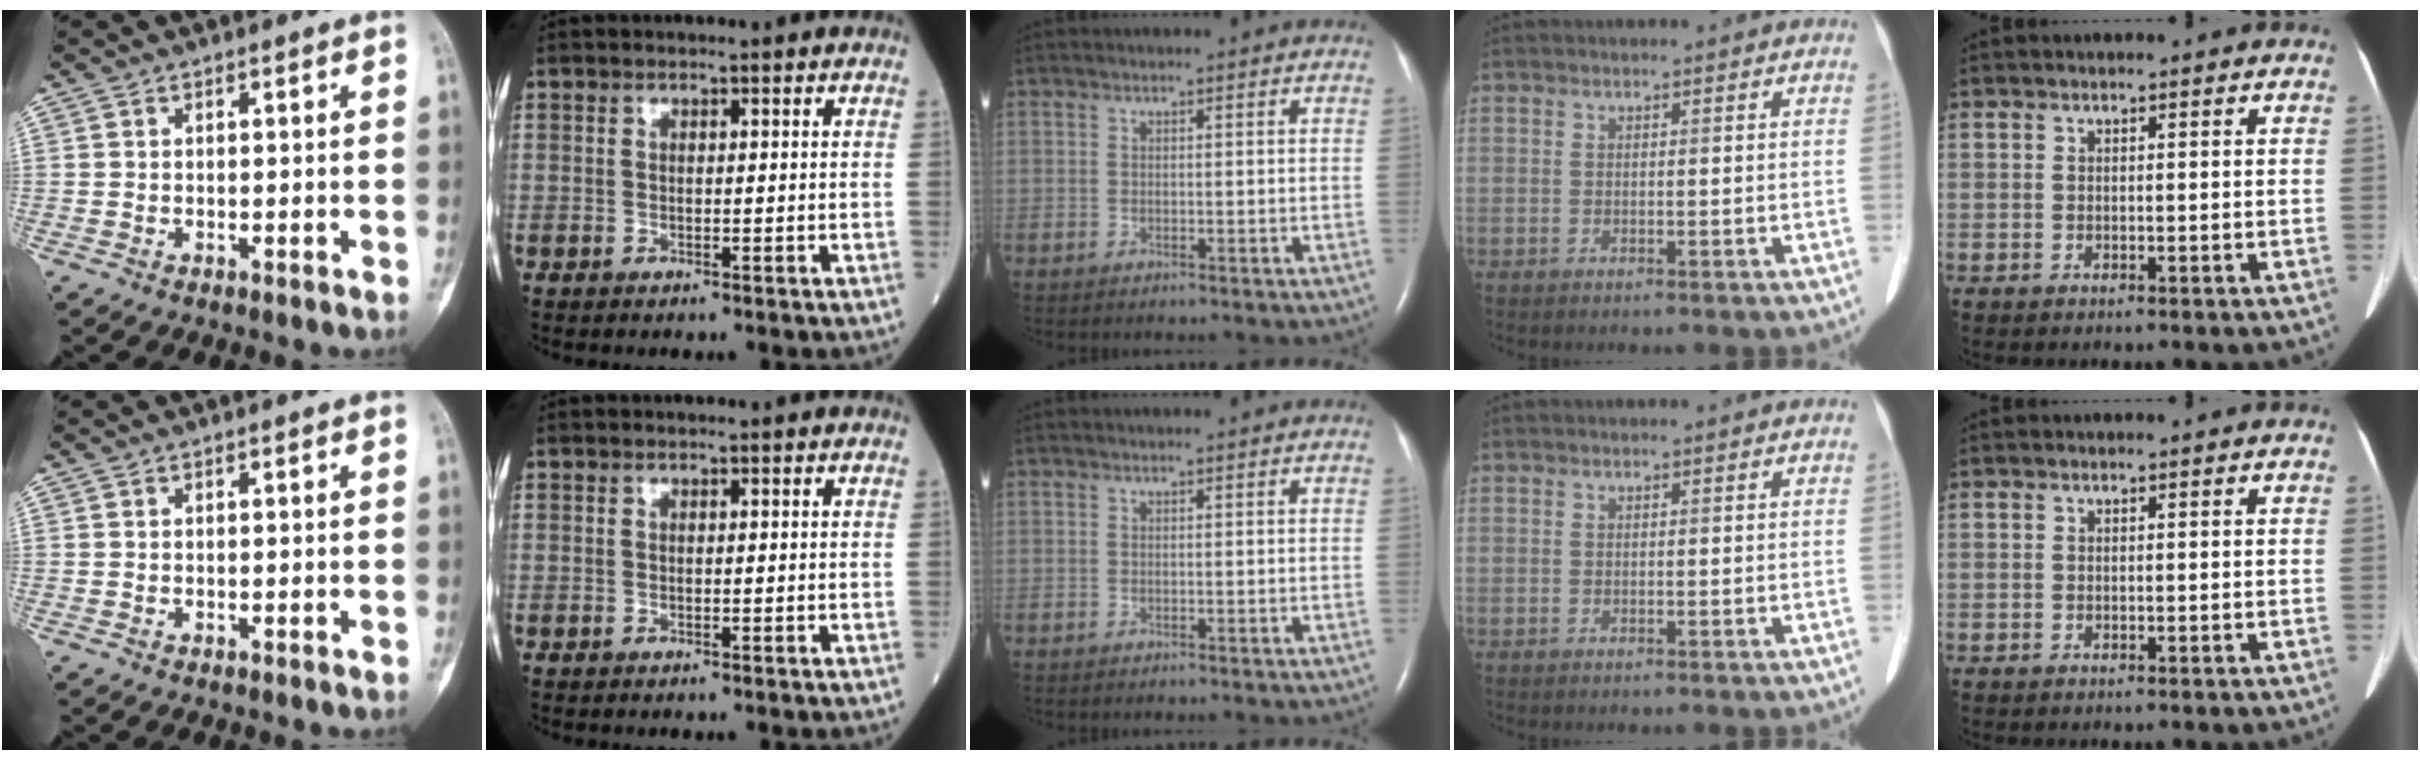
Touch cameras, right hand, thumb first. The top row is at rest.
{}